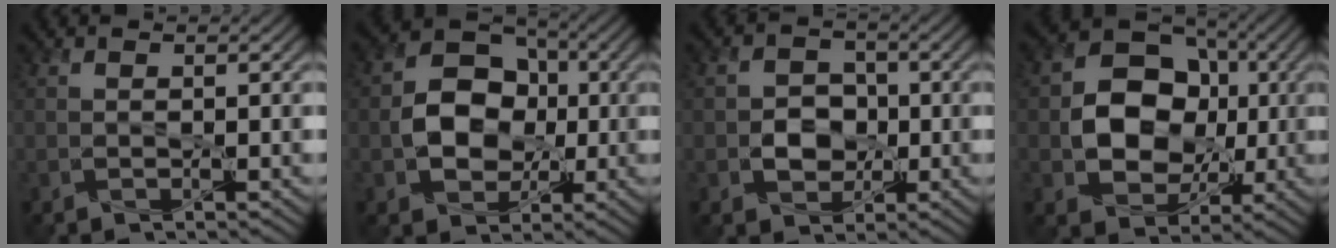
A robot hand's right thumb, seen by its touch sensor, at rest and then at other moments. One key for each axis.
{"total": 8.3, "fx": -0.6, "fy": 6.6, "fz": 5.0, "tx": -0.097, "ty": 0.004, "tz": -0.024}
{"total": 3.9, "fx": -0.7, "fy": 3.3, "fz": 2.0, "tx": -0.028, "ty": -0.002, "tz": -0.020}
{"total": 10.6, "fx": -0.1, "fy": 8.4, "fz": 6.4, "tx": -0.117, "ty": 0.003, "tz": -0.013}